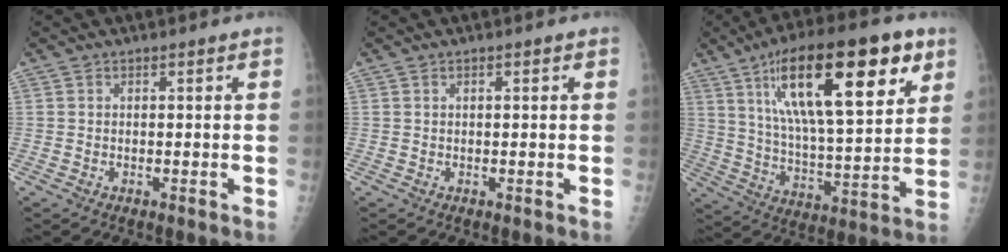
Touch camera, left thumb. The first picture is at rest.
{"total": 0.0}
{"total": 25.3, "force": [11.8, 8.4, 20.7], "torque": [-0.310, -0.024, 0.194]}